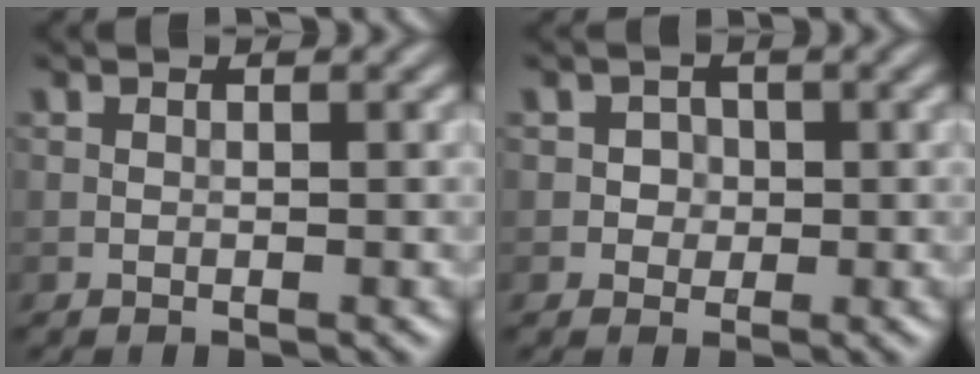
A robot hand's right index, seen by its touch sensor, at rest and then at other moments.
{"total": 1.6, "force": [0.1, 1.5, 0.5], "torque": [0.010, 0.002, 0.000]}